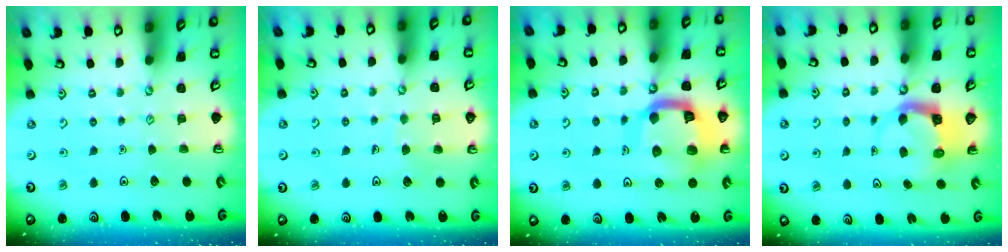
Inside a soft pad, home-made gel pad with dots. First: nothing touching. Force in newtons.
{"total": 3.7, "press": 3.7, "slide": 0.3}
{"total": 15.6, "press": 15.6, "slide": 1.6}
{"total": 3.9, "press": 3.9, "slide": 0.3}